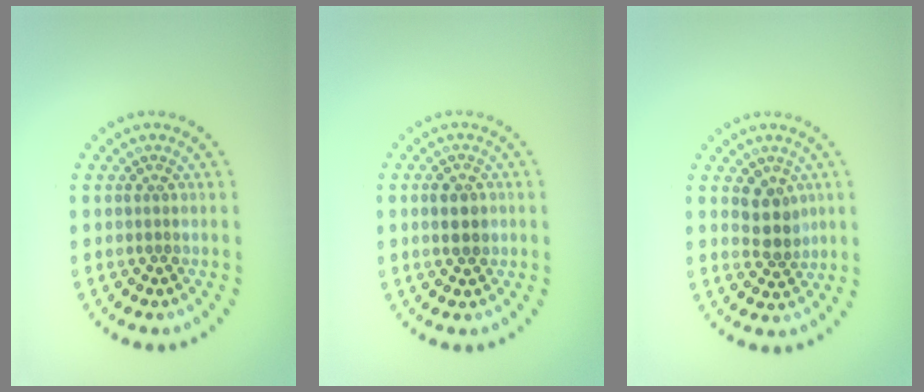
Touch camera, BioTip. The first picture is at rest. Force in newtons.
{"total": 2.2, "press": 2.2, "slide": 0.1}
{"total": 2.6, "press": 2.3, "slide": 1.2}